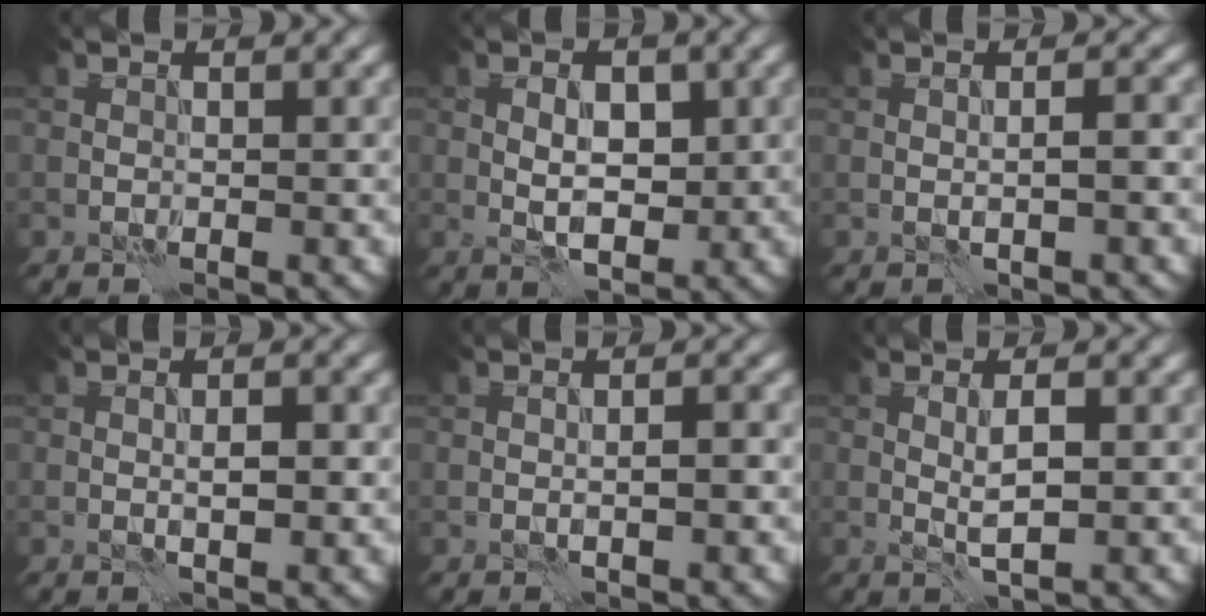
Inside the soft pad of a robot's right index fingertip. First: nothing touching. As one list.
[{"total": 3.5, "force": [-0.1, 1.8, 3.0], "torque": [-0.042, -0.002, -0.004]}, {"total": 1.3, "force": [-0.4, 0.0, 1.3], "torque": [-0.022, -0.001, -0.007]}, {"total": 1.9, "force": [-0.2, 0.6, 1.8], "torque": [-0.031, -0.003, -0.003]}, {"total": 1.5, "force": [-0.4, 0.3, 1.4], "torque": [-0.023, -0.002, -0.005]}, {"total": 2.0, "force": [0.0, 0.3, 2.0], "torque": [-0.039, -0.002, 0.001]}]